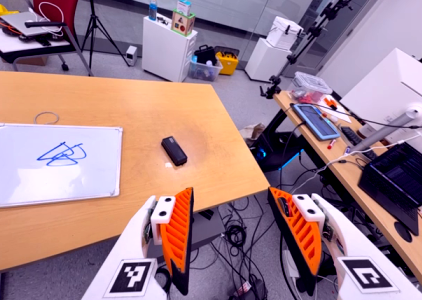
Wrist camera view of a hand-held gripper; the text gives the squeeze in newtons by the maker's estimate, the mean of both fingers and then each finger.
{"total": 0.0}